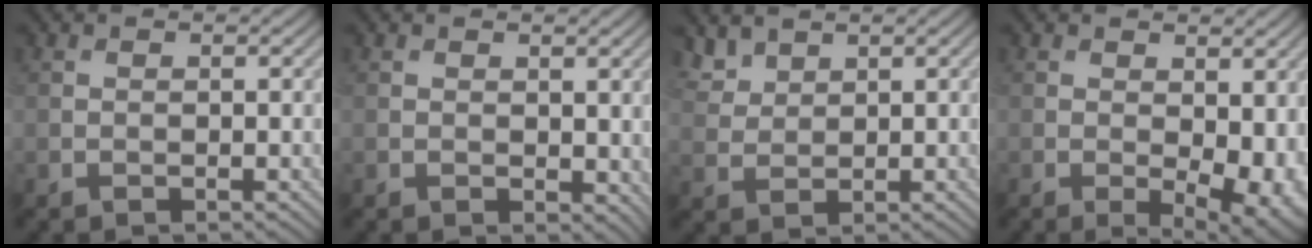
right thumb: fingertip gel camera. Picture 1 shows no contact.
{"total": 1.8, "force": [0.9, 1.1, 1.2], "torque": [-0.017, -0.006, 0.019]}
{"total": 3.0, "force": [2.5, 1.4, 1.0], "torque": [-0.032, 0.000, 0.062]}
{"total": 6.5, "force": [-0.4, 3.1, 5.7], "torque": [-0.085, -0.017, 0.007]}